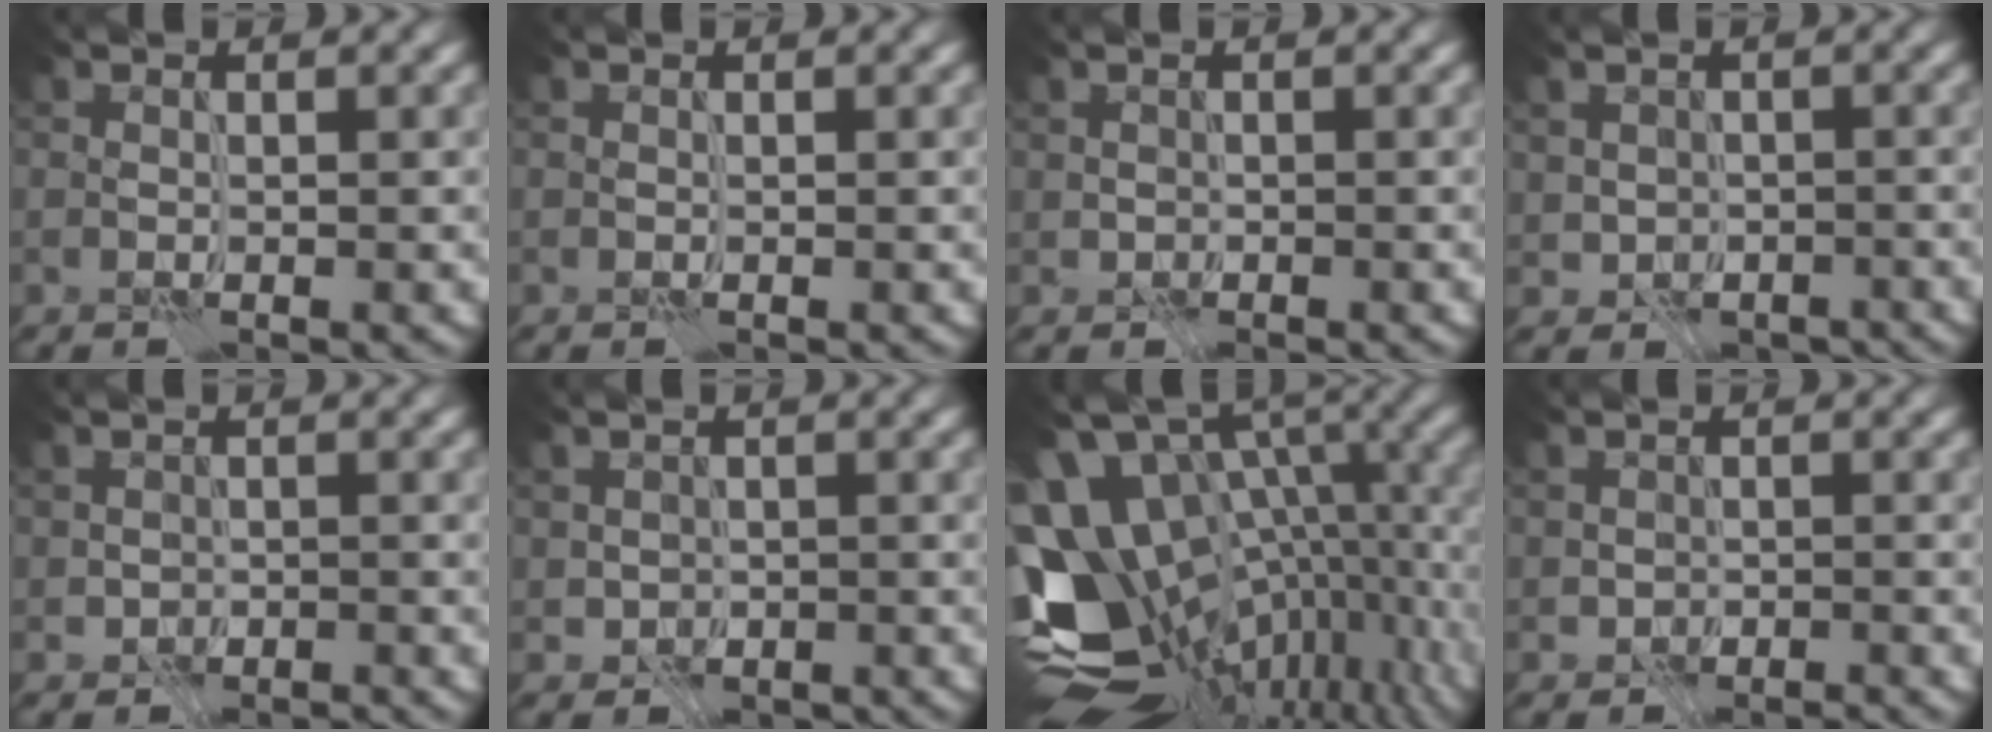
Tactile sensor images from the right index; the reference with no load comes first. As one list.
[{"total": 0.0}, {"total": 0.6, "force": [0.2, 0.6, 0.0], "torque": [0.001, 0.000, 0.007]}, {"total": 3.1, "force": [-0.6, 2.8, 1.1], "torque": [-0.017, -0.001, -0.008]}, {"total": 1.3, "force": [-0.4, 1.2, 0.2], "torque": [0.002, -0.006, -0.007]}, {"total": 2.2, "force": [-0.2, 2.0, 0.6], "torque": [-0.012, -0.002, -0.001]}, {"total": 15.2, "force": [-1.5, 10.5, 10.8], "torque": [-0.211, 0.000, 0.004]}, {"total": 1.4, "force": [-0.8, 1.1, 0.3], "torque": [0.002, -0.007, -0.014]}]